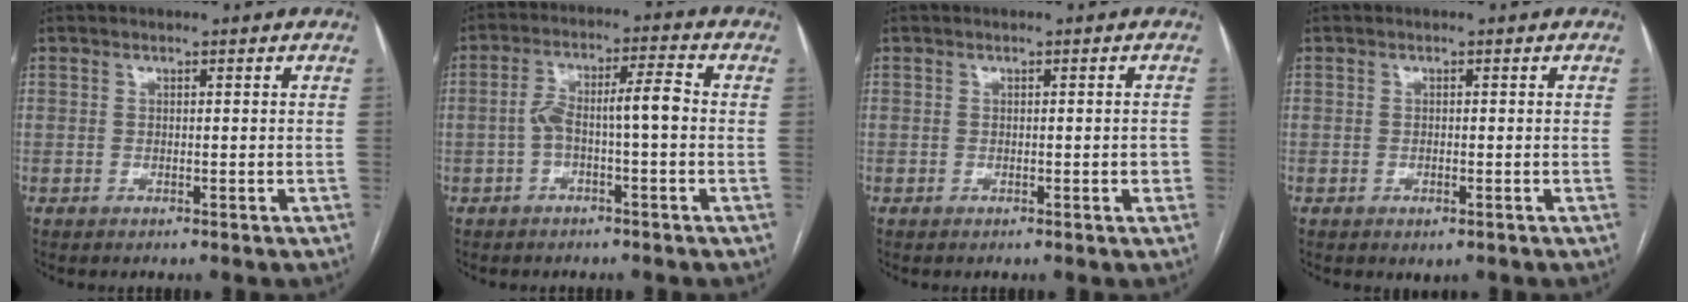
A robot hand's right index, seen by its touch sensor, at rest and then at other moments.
{"total": 6.6, "force": [-1.1, 1.0, 6.5], "torque": [-0.120, 0.031, -0.018]}
{"total": 1.4, "force": [-0.3, 0.4, 1.3], "torque": [-0.017, 0.002, -0.002]}
{"total": 1.2, "force": [-0.6, 0.6, 0.9], "torque": [-0.012, -0.001, -0.002]}